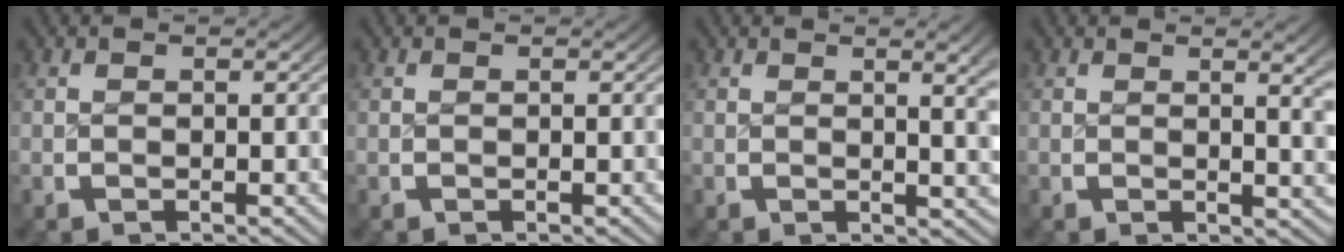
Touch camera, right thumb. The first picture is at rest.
{"total": 0.0}
{"total": 2.8, "force": [0.8, 0.4, 2.7], "torque": [-0.030, -0.004, 0.013]}
{"total": 2.5, "force": [0.8, 0.3, 2.3], "torque": [-0.027, -0.004, 0.013]}